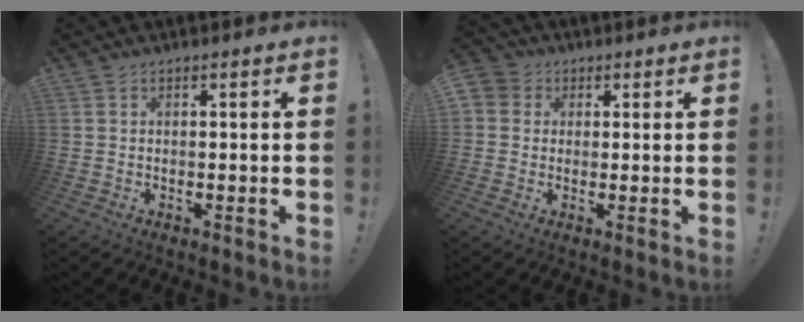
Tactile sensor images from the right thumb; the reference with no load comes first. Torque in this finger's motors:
{"motor_torque": [0.80, 0.92, 0.33, -0.35, 0.04]}